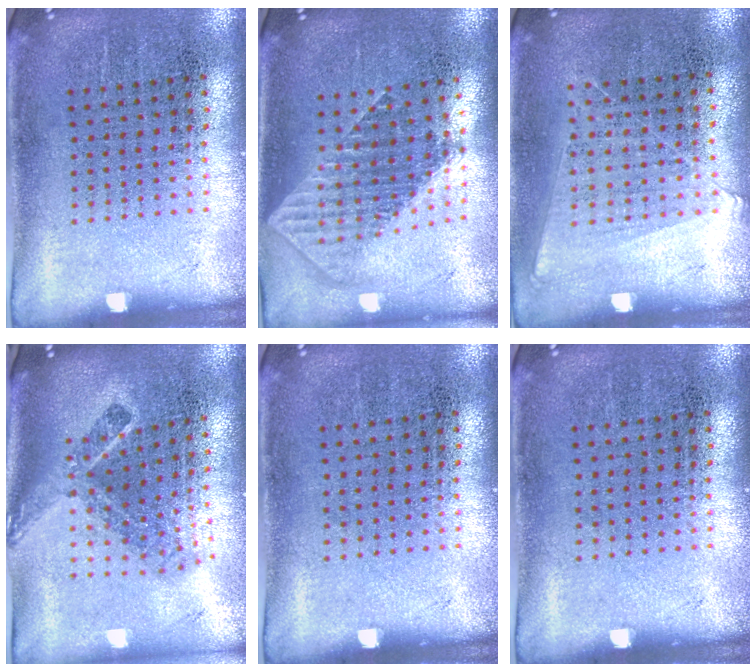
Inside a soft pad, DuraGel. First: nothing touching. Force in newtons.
{"total": 1.9, "press": 1.5, "slide": 1.2}
{"total": 1.0, "press": 0.9, "slide": 0.4}
{"total": 2.2, "press": 1.5, "slide": 1.7}
{"total": 0.0}
{"total": 0.0}